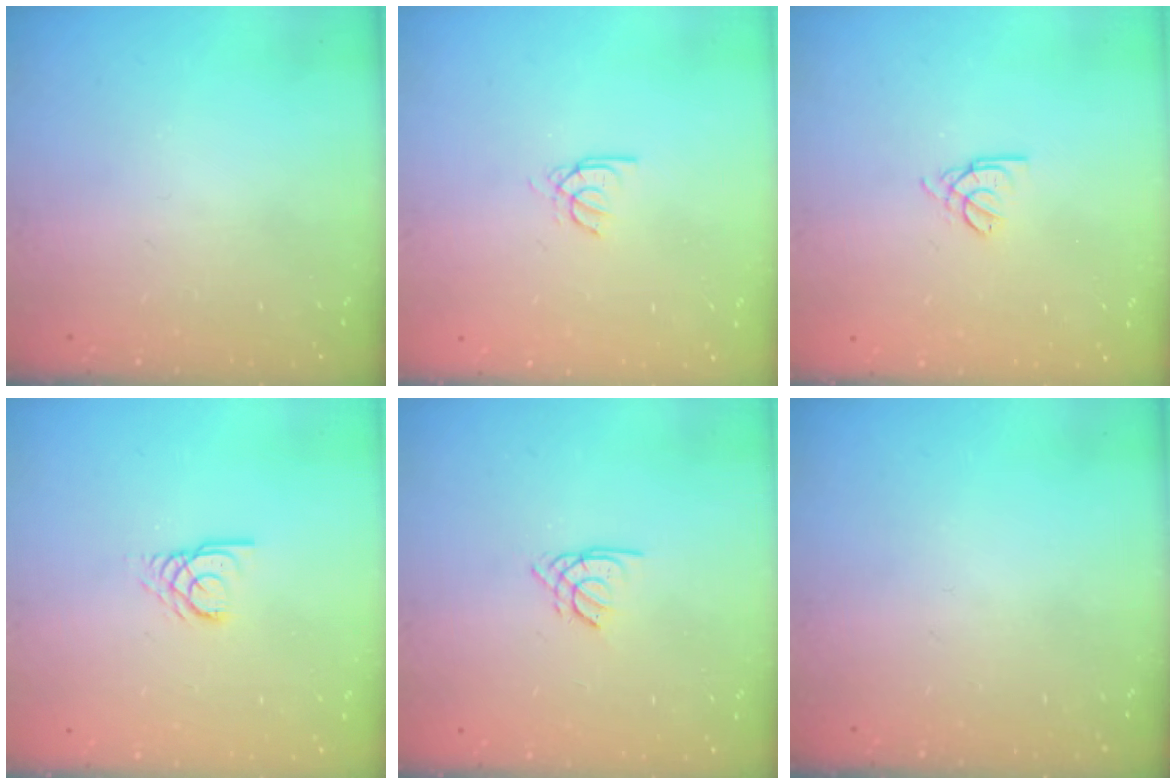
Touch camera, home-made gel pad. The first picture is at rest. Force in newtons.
{"total": 2.4, "press": 2.4, "slide": 0.3}
{"total": 2.5, "press": 2.5, "slide": 0.5}
{"total": 2.7, "press": 2.7, "slide": 0.2}
{"total": 1.5, "press": 1.4, "slide": 0.4}
{"total": 0.0}